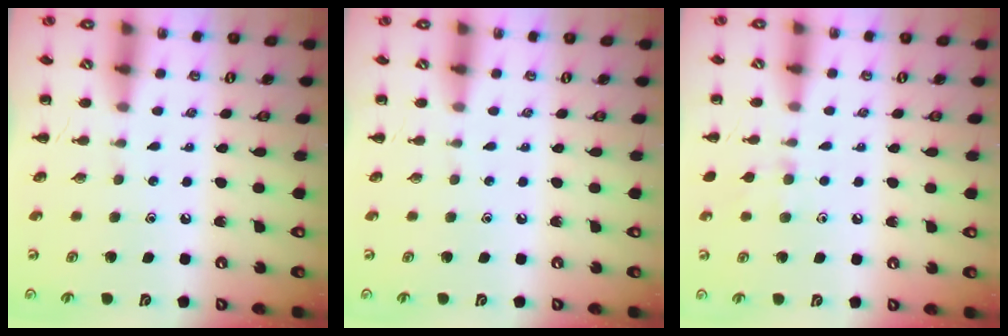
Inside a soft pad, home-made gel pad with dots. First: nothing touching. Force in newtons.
{"total": 0.0}
{"total": 6.0, "press": 5.6, "slide": 2.2}